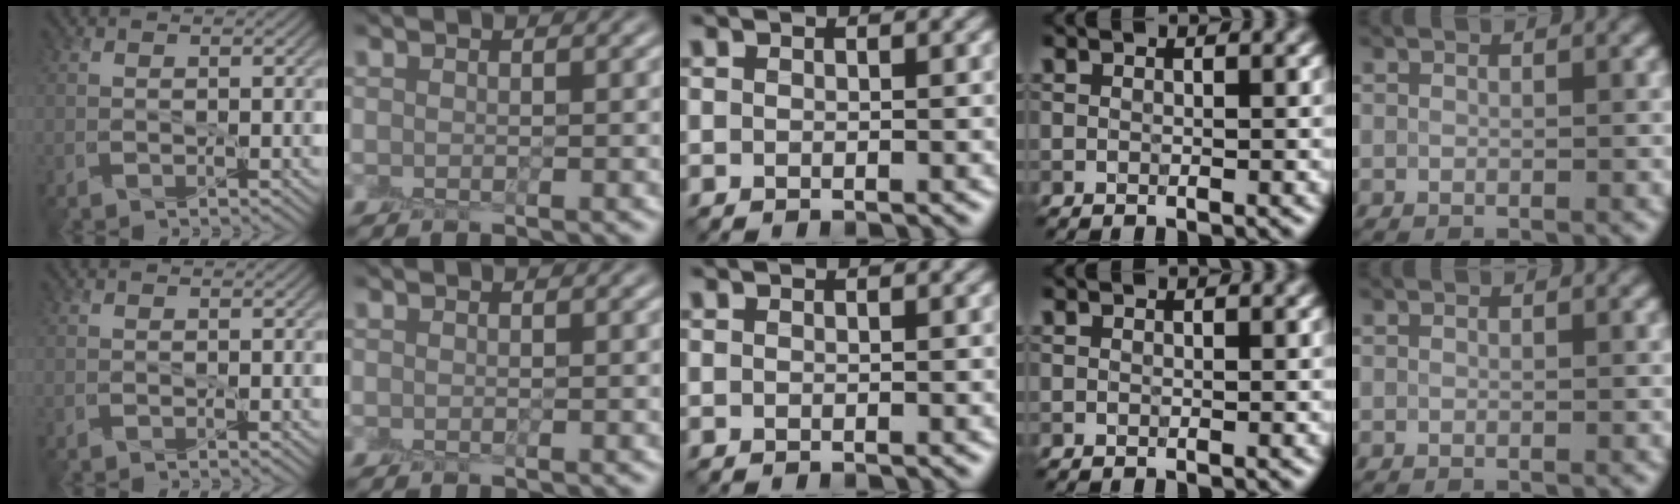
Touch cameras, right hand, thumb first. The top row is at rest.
{}